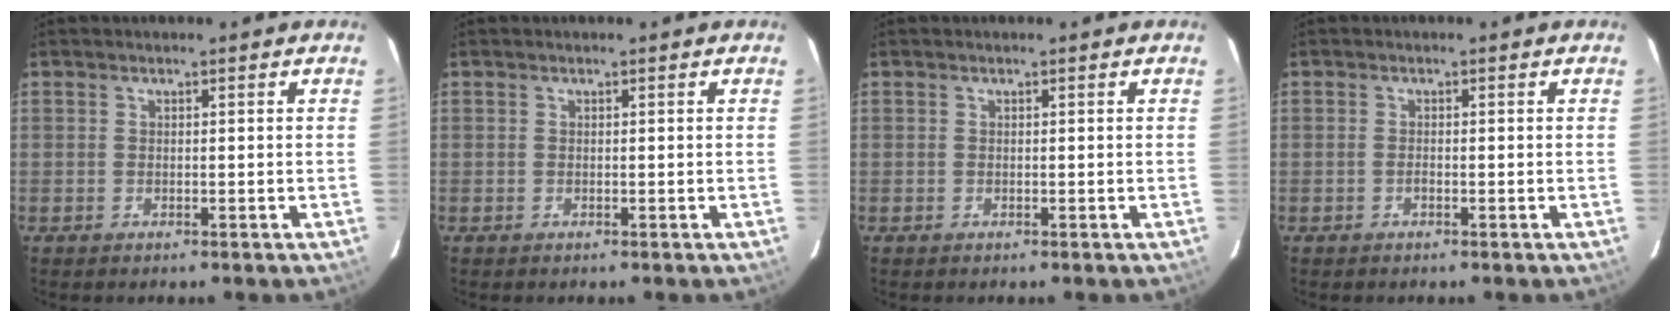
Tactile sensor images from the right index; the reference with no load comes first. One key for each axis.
{"total": 0.0}
{"total": 0.0}
{"total": 0.7, "fx": -0.4, "fy": 0.3, "fz": 0.4, "tx": -0.009, "ty": 0.002, "tz": -0.008}